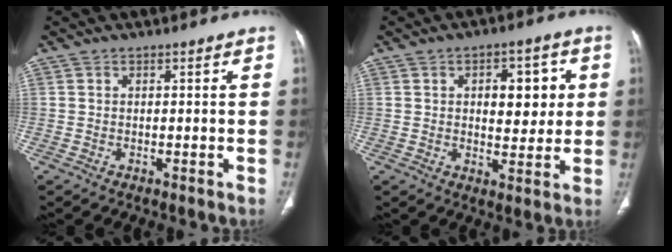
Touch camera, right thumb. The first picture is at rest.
{"total": 9.4, "force": [2.0, 5.3, 7.5], "torque": [-0.065, -0.006, 0.029]}